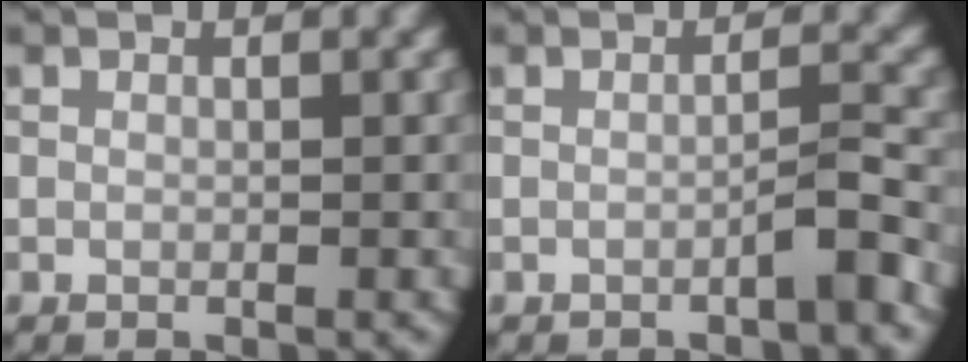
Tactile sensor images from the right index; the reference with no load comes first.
{"total": 1.9, "force": [-1.1, 0.0, 1.6], "torque": [-0.022, 0.013, -0.024]}